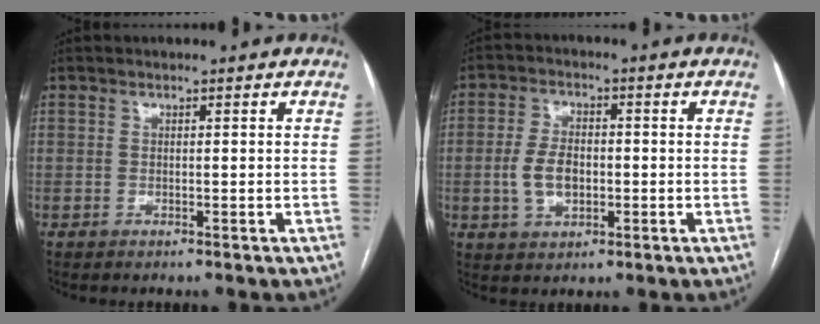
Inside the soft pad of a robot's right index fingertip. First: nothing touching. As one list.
[{"total": 6.4, "force": [-1.0, 3.8, 5.1], "torque": [-0.110, 0.009, -0.013]}]